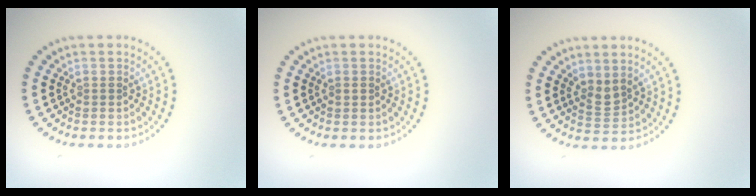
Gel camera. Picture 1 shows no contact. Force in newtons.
{"total": 0.6, "press": 0.6, "slide": 0.1}
{"total": 1.8, "press": 1.3, "slide": 1.2}